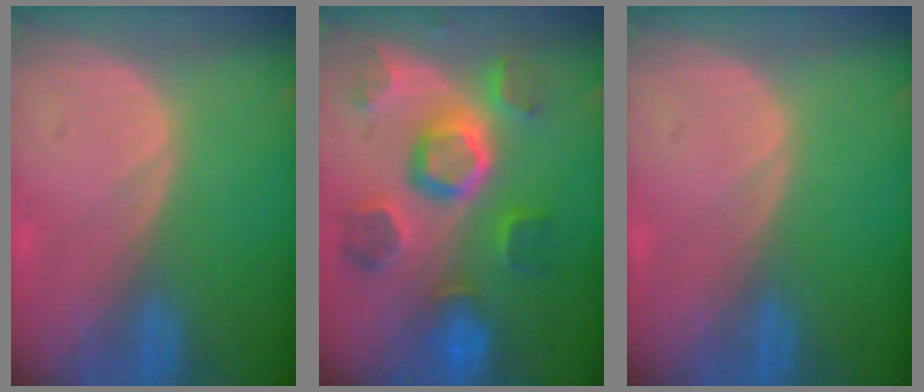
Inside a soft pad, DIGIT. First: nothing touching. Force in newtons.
{"total": 10.7, "press": 9.7, "slide": 4.4}
{"total": 0.0}